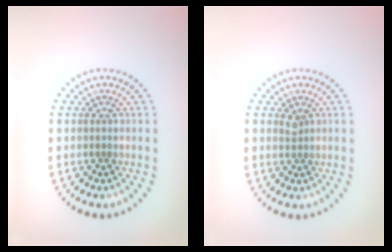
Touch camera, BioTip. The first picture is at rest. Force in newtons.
{"total": 0.7, "press": 0.6, "slide": 0.5}